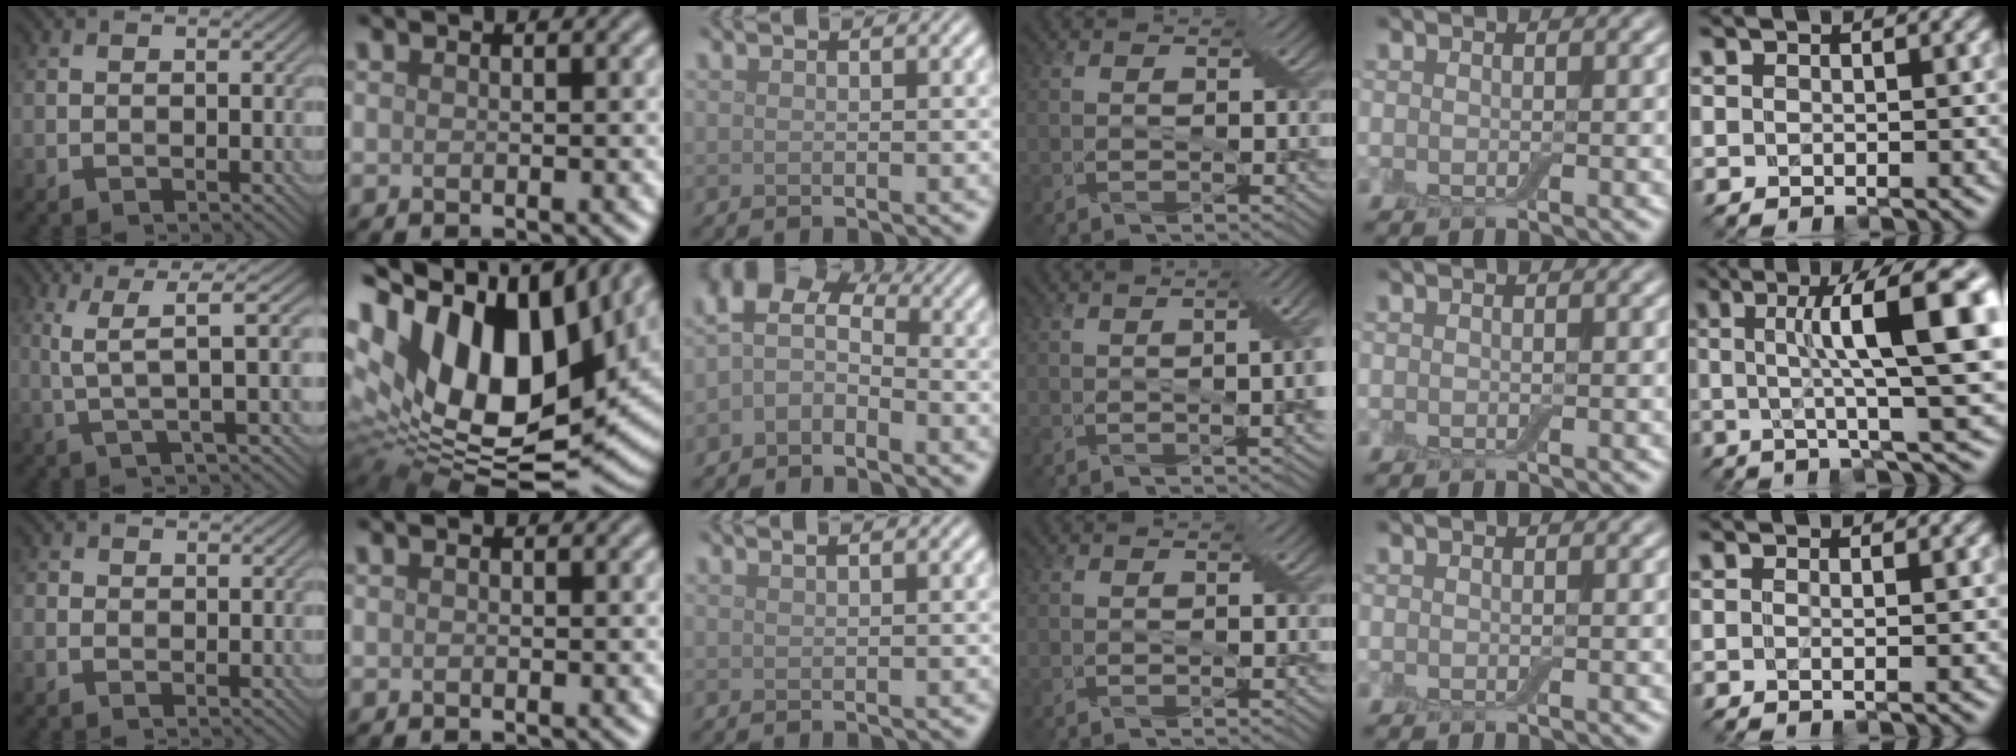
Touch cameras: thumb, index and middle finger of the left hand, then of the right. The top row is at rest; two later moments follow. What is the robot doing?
{"motion": "cut", "object": "cling film"}